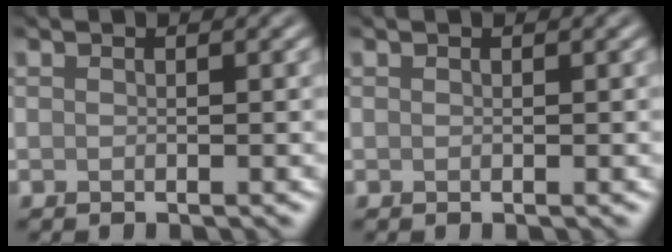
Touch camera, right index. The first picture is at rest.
{"total": 0.0}